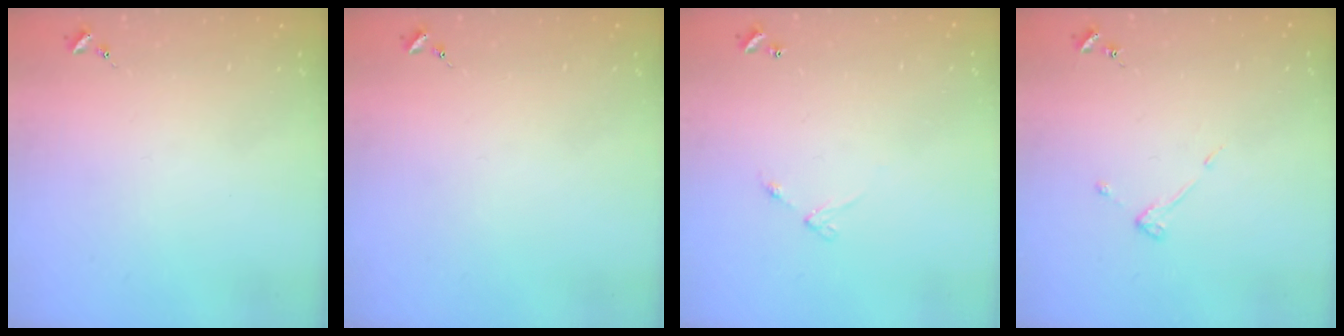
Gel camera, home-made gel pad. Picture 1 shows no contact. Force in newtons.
{"total": 0.0}
{"total": 4.6, "press": 4.6, "slide": 0.5}
{"total": 4.3, "press": 4.3, "slide": 0.4}